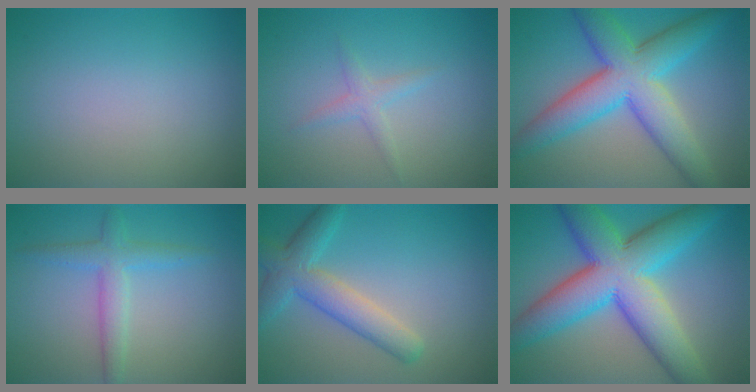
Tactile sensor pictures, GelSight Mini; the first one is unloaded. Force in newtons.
{"total": 1.4, "press": 1.4, "slide": 0.1}
{"total": 9.2, "press": 9.2, "slide": 0.1}
{"total": 2.8, "press": 2.8, "slide": 0.1}
{"total": 4.6, "press": 4.6, "slide": 0.2}
{"total": 12.1, "press": 12.1, "slide": 0.2}